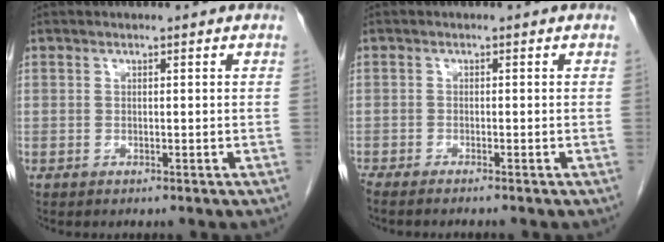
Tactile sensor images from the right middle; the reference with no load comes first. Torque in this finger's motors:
{"motor_torque": [-0.01, 0.10, -0.02, 0.00]}